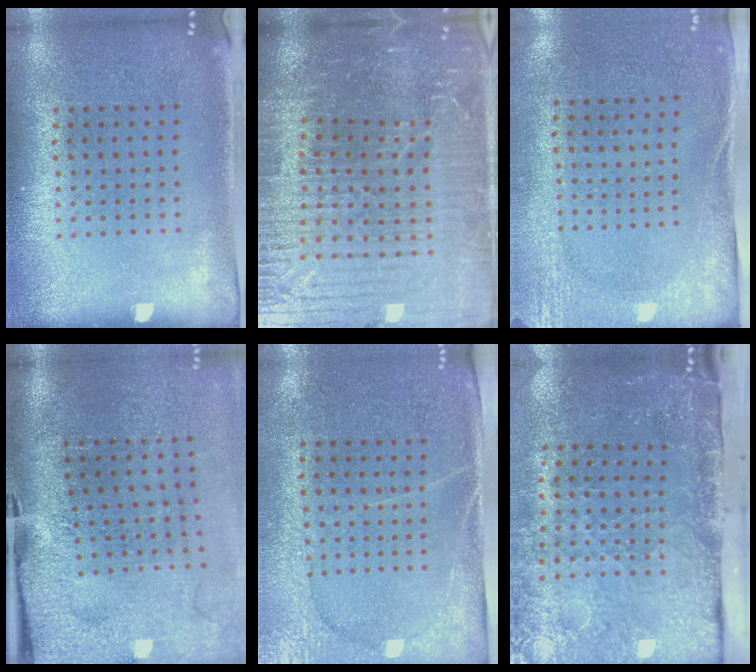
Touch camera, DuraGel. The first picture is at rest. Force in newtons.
{"total": 5.9, "press": 5.3, "slide": 2.6}
{"total": 2.7, "press": 2.2, "slide": 1.7}
{"total": 4.3, "press": 3.4, "slide": 2.6}
{"total": 3.0, "press": 2.8, "slide": 1.3}
{"total": 5.1, "press": 4.2, "slide": 3.0}